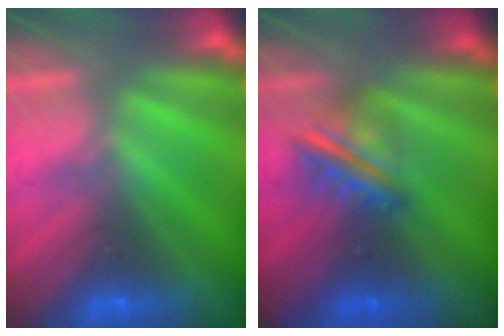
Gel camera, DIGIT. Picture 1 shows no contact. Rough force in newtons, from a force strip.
{"total": 3.3}